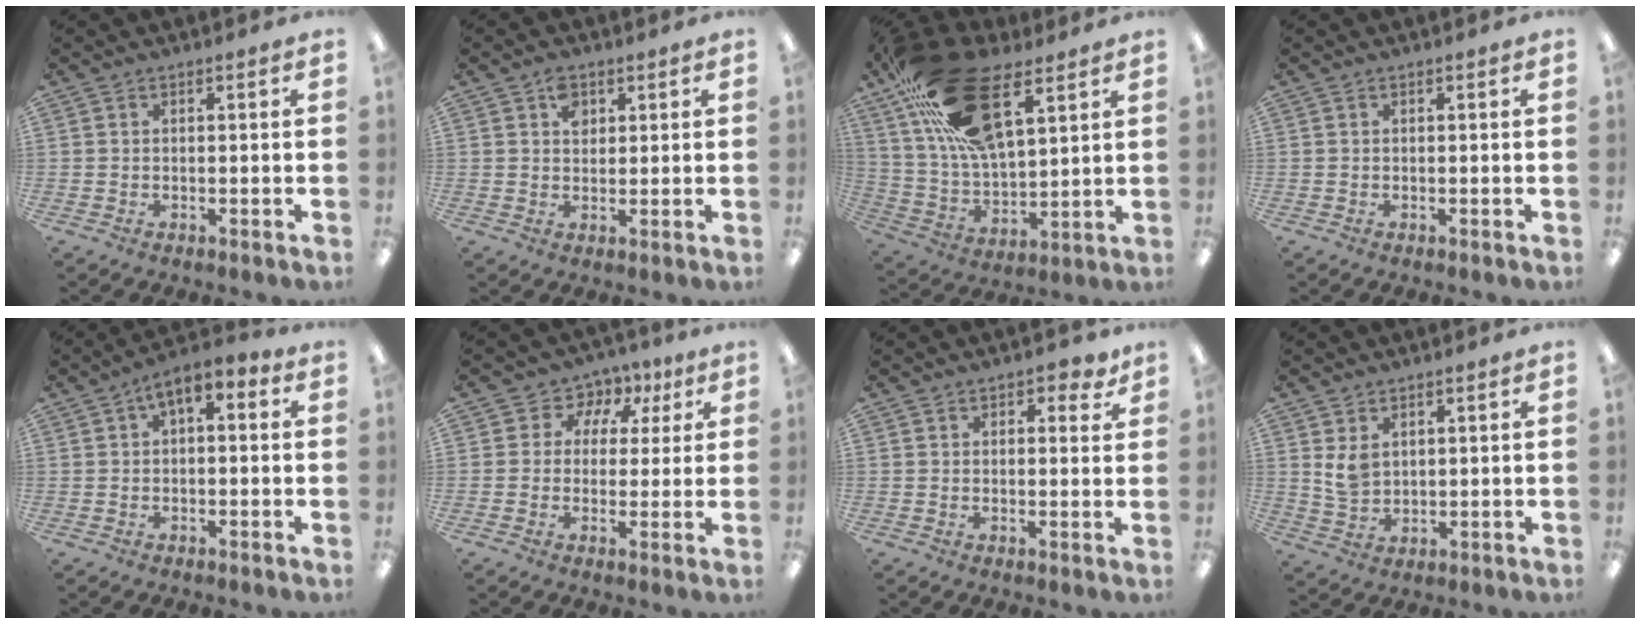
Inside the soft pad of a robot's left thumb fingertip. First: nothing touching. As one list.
[{"total": 4.0, "force": [2.0, 3.0, 1.9], "torque": [-0.019, -0.003, 0.030]}, {"total": 26.9, "force": [14.3, 12.7, 19.0], "torque": [-0.350, -0.044, 0.256]}, {"total": 0.0}, {"total": 4.6, "force": [1.4, 2.5, 3.6], "torque": [-0.052, -0.005, 0.020]}, {"total": 6.4, "force": [1.9, 5.9, 1.6], "torque": [-0.033, -0.005, 0.031]}, {"total": 3.3, "force": [2.1, 1.8, 1.8], "torque": [-0.015, -0.004, 0.034]}, {"total": 5.0, "force": [2.3, 3.3, 3.1], "torque": [-0.057, -0.002, 0.044]}]